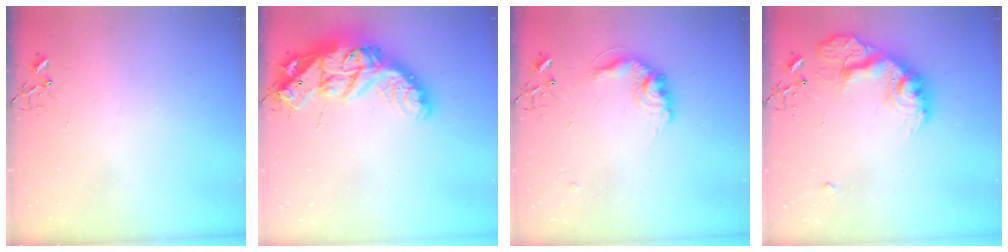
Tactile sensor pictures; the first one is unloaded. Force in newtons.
{"total": 26.8, "press": 26.7, "slide": 2.0}
{"total": 12.7, "press": 12.7, "slide": 0.6}
{"total": 20.1, "press": 20.0, "slide": 1.5}